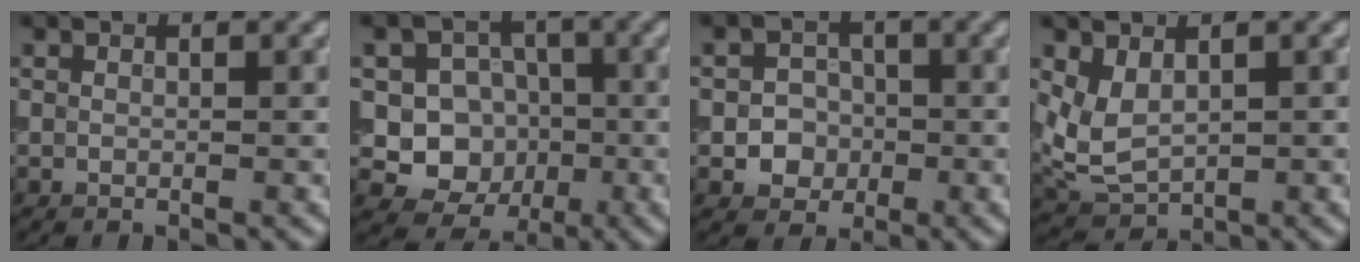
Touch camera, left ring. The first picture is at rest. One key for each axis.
{"total": 7.3, "fx": -1.1, "fy": 6.8, "fz": 2.5, "tx": -0.017, "ty": 0.006, "tz": -0.043}
{"total": 3.1, "fx": -0.7, "fy": 2.8, "fz": 1.1, "tx": 0.006, "ty": -0.001, "tz": -0.023}
{"total": 3.3, "fx": 0.7, "fy": 2.2, "fz": 2.4, "tx": -0.055, "ty": -0.004, "tz": 0.022}